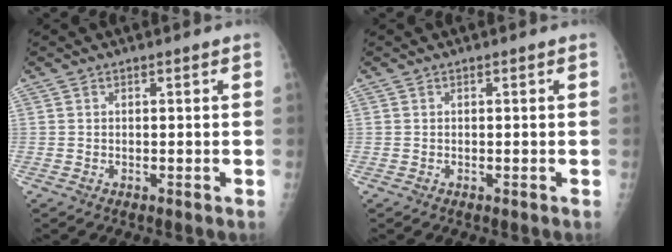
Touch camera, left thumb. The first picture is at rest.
{"total": 0.0}